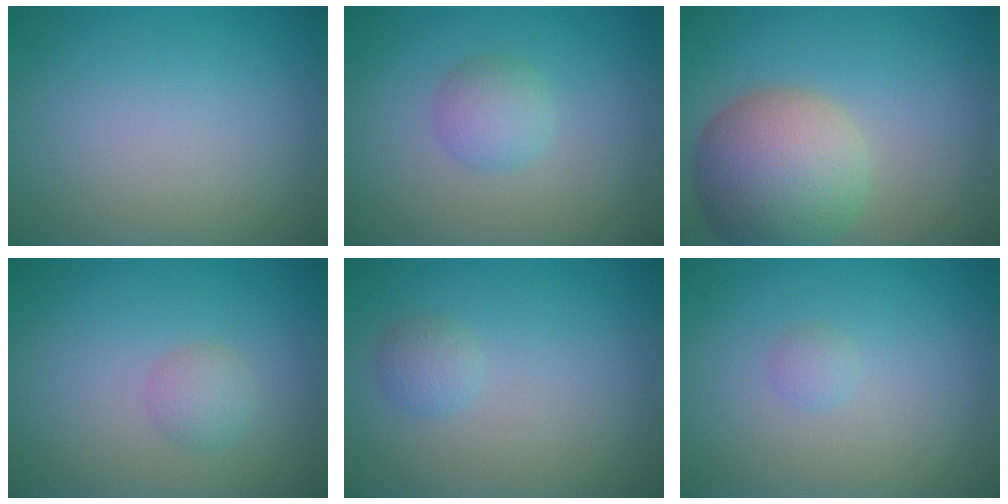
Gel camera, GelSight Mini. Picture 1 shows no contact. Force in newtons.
{"total": 2.2, "press": 2.2, "slide": 0.1}
{"total": 8.5, "press": 8.5, "slide": 0.7}
{"total": 1.7, "press": 1.7, "slide": 0.0}
{"total": 1.3, "press": 1.3, "slide": 0.1}
{"total": 0.8, "press": 0.8, "slide": 0.1}